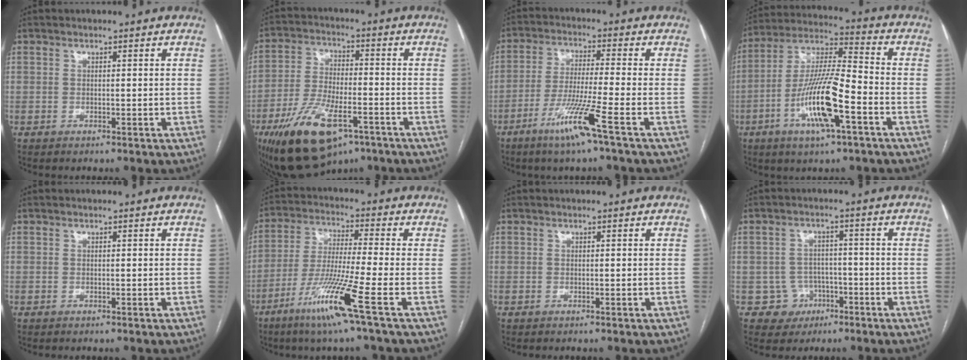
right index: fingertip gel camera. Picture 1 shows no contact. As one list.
[{"total": 15.6, "force": [-8.6, 6.2, 11.5], "torque": [-0.223, -0.009, -0.140]}, {"total": 9.1, "force": [-5.0, -1.3, 7.5], "torque": [-0.147, -0.022, -0.099]}, {"total": 14.7, "force": [-5.5, 2.0, 13.5], "torque": [-0.268, -0.004, -0.100]}, {"total": 0.0}, {"total": 11.9, "force": [-6.0, -1.7, 10.1], "torque": [-0.200, -0.032, -0.120]}, {"total": 0.0}, {"total": 4.7, "force": [-2.0, 4.3, 0.0], "torque": [0.010, 0.016, -0.027]}]